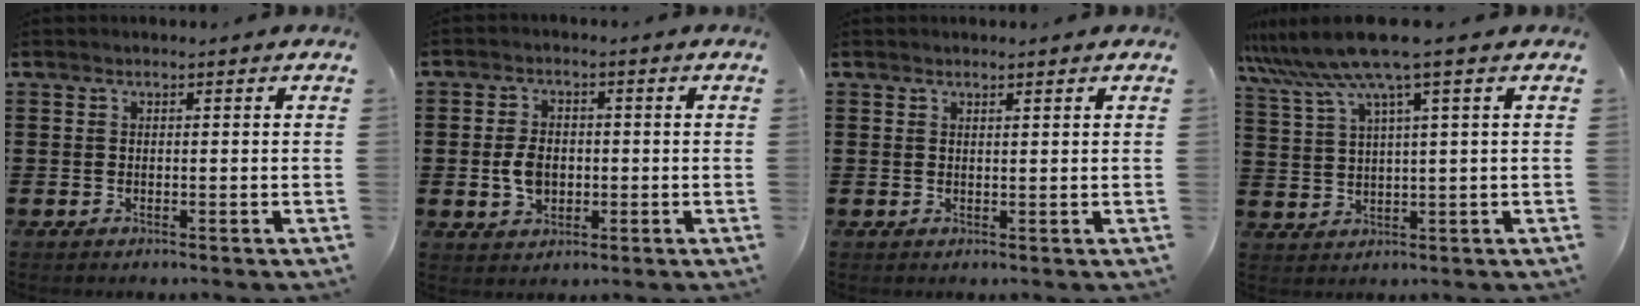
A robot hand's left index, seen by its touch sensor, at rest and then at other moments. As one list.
[{"total": 4.7, "force": [-0.4, 3.1, 3.4], "torque": [-0.067, 0.002, -0.010]}, {"total": 1.1, "force": [1.0, 0.0, 0.5], "torque": [-0.012, 0.000, 0.018]}, {"total": 8.0, "force": [5.2, -0.3, 6.1], "torque": [-0.149, -0.026, 0.087]}]